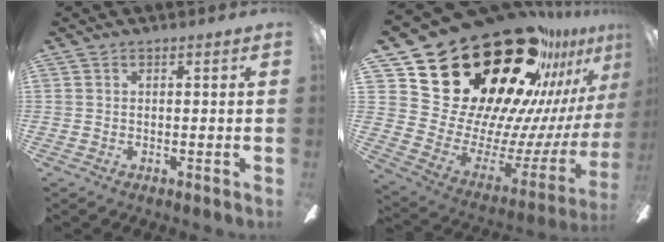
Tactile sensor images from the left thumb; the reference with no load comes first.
{"total": 37.0, "force": [23.8, 19.3, 20.7], "torque": [-0.281, -0.207, 0.482]}